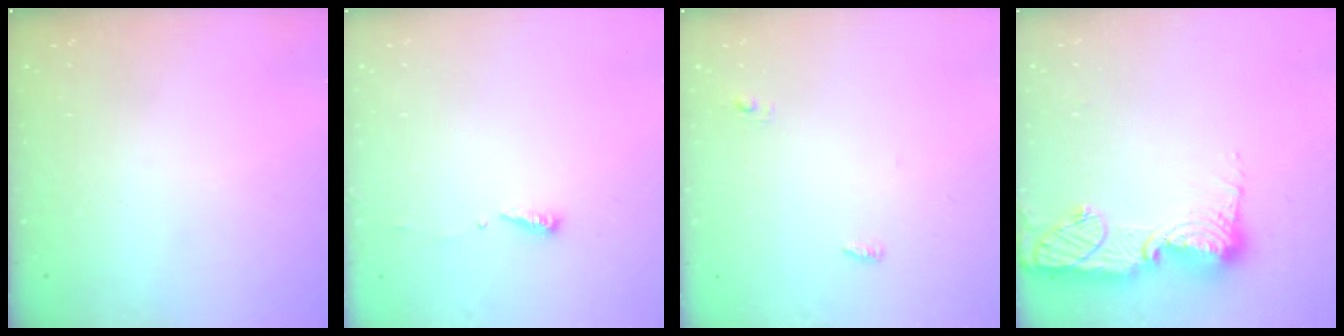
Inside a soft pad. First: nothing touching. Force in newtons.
{"total": 3.9, "press": 3.9, "slide": 0.4}
{"total": 3.4, "press": 3.3, "slide": 0.9}
{"total": 15.4, "press": 15.4, "slide": 1.2}